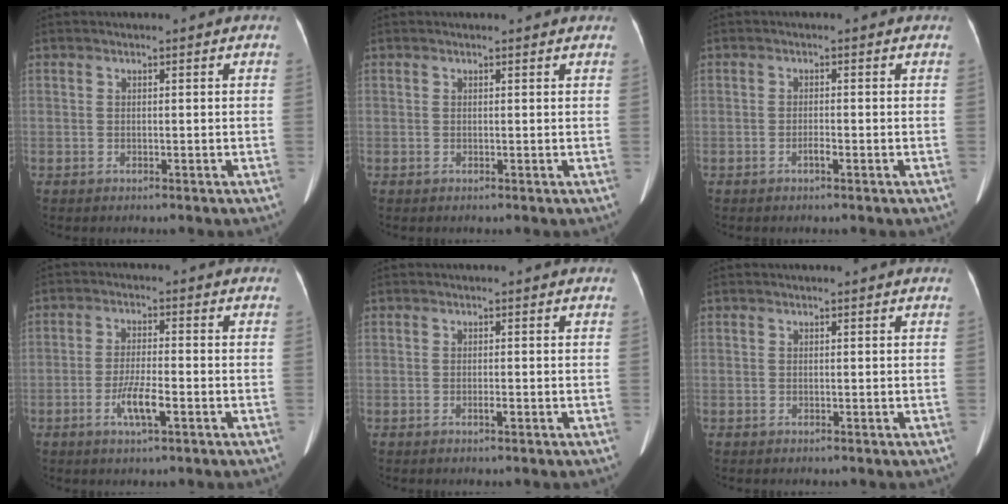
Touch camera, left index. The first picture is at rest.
{"total": 1.6, "force": [1.6, 0.2, 0.3], "torque": [-0.011, 0.005, 0.012]}
{"total": 1.0, "force": [-0.6, 0.1, 0.8], "torque": [-0.015, 0.001, -0.011]}
{"total": 4.9, "force": [-2.0, 0.6, 4.4], "torque": [-0.088, -0.005, -0.038]}
{"total": 0.7, "force": [-0.1, 0.0, 0.7], "torque": [-0.011, 0.000, -0.003]}
{"total": 0.9, "force": [0.9, 0.0, 0.3], "torque": [-0.009, 0.004, 0.011]}